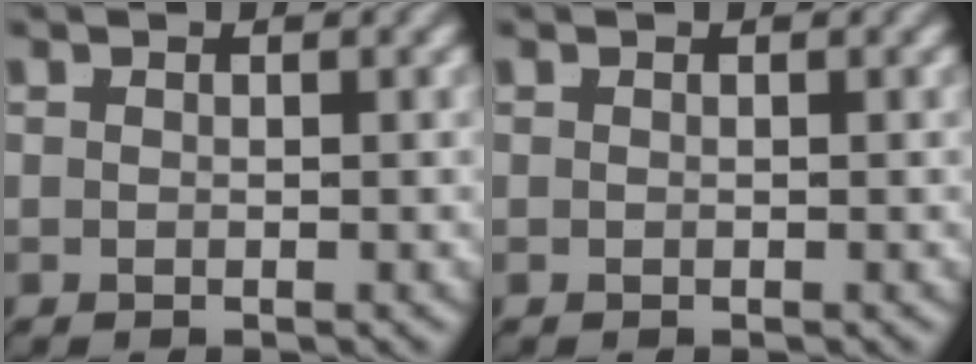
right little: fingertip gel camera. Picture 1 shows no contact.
{"total": 0.0}